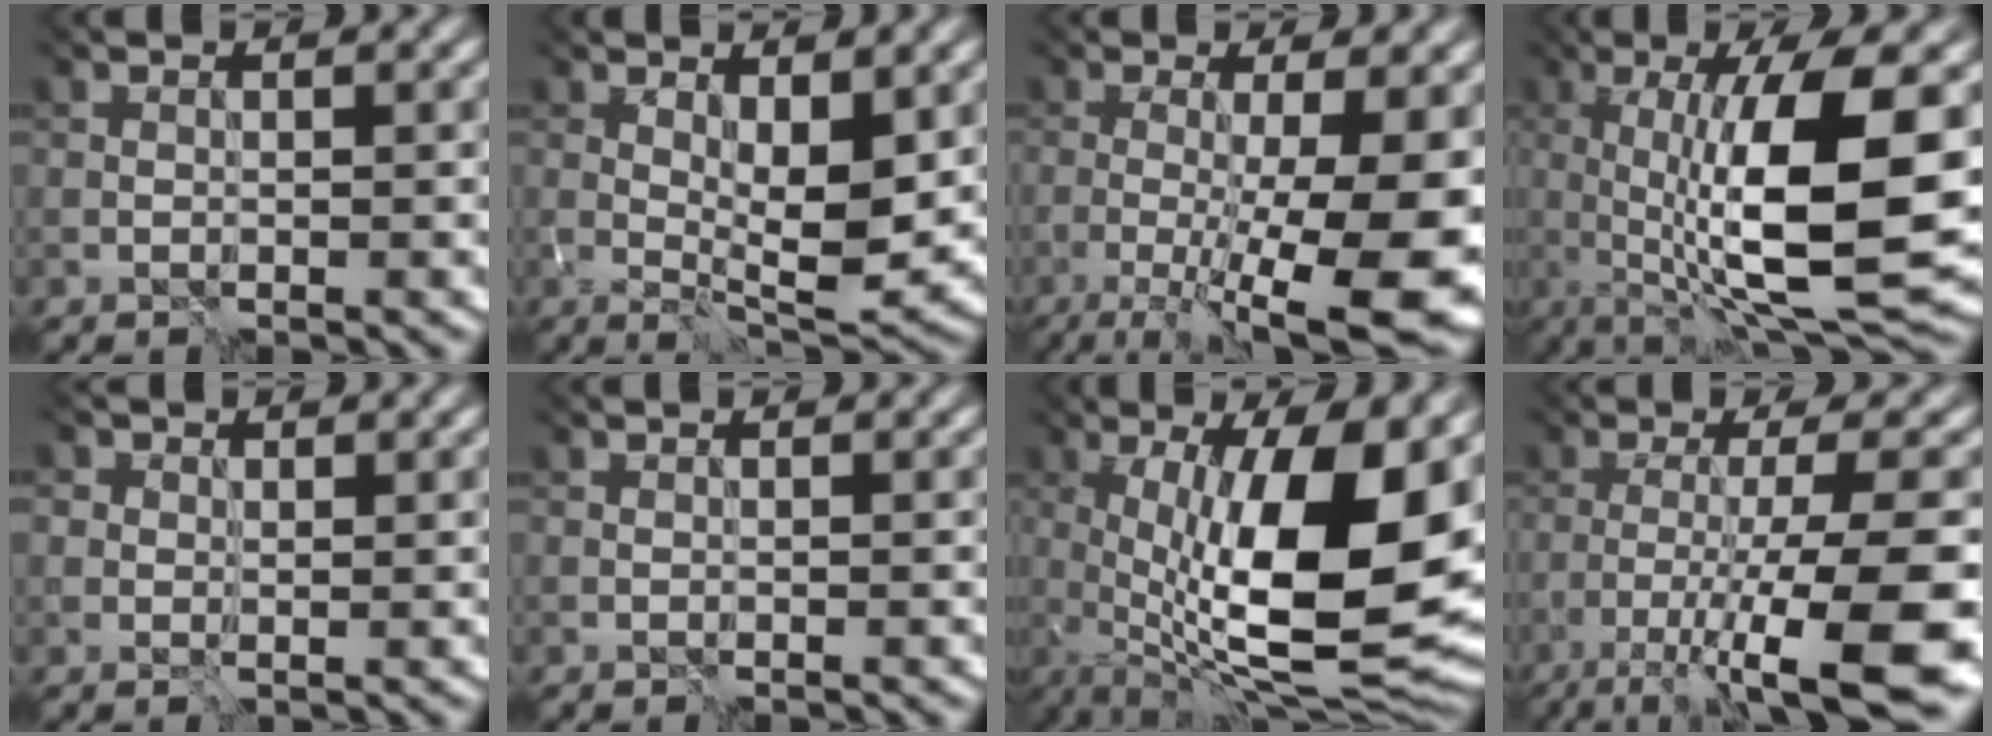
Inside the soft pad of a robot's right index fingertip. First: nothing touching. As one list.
[{"total": 4.9, "force": [0.7, 1.6, 4.6], "torque": [-0.079, -0.016, 0.017]}, {"total": 11.7, "force": [-2.6, 2.5, 11.2], "torque": [-0.138, -0.015, -0.032]}, {"total": 12.0, "force": [-0.6, 2.8, 11.6], "torque": [-0.175, -0.016, -0.009]}, {"total": 1.8, "force": [1.0, 1.4, 0.5], "torque": [-0.008, 0.006, 0.001]}, {"total": 0.0}, {"total": 15.0, "force": [-0.4, 4.7, 14.2], "torque": [-0.217, -0.008, 0.001]}, {"total": 11.0, "force": [-5.3, 1.5, 9.6], "torque": [-0.143, -0.017, -0.083]}]